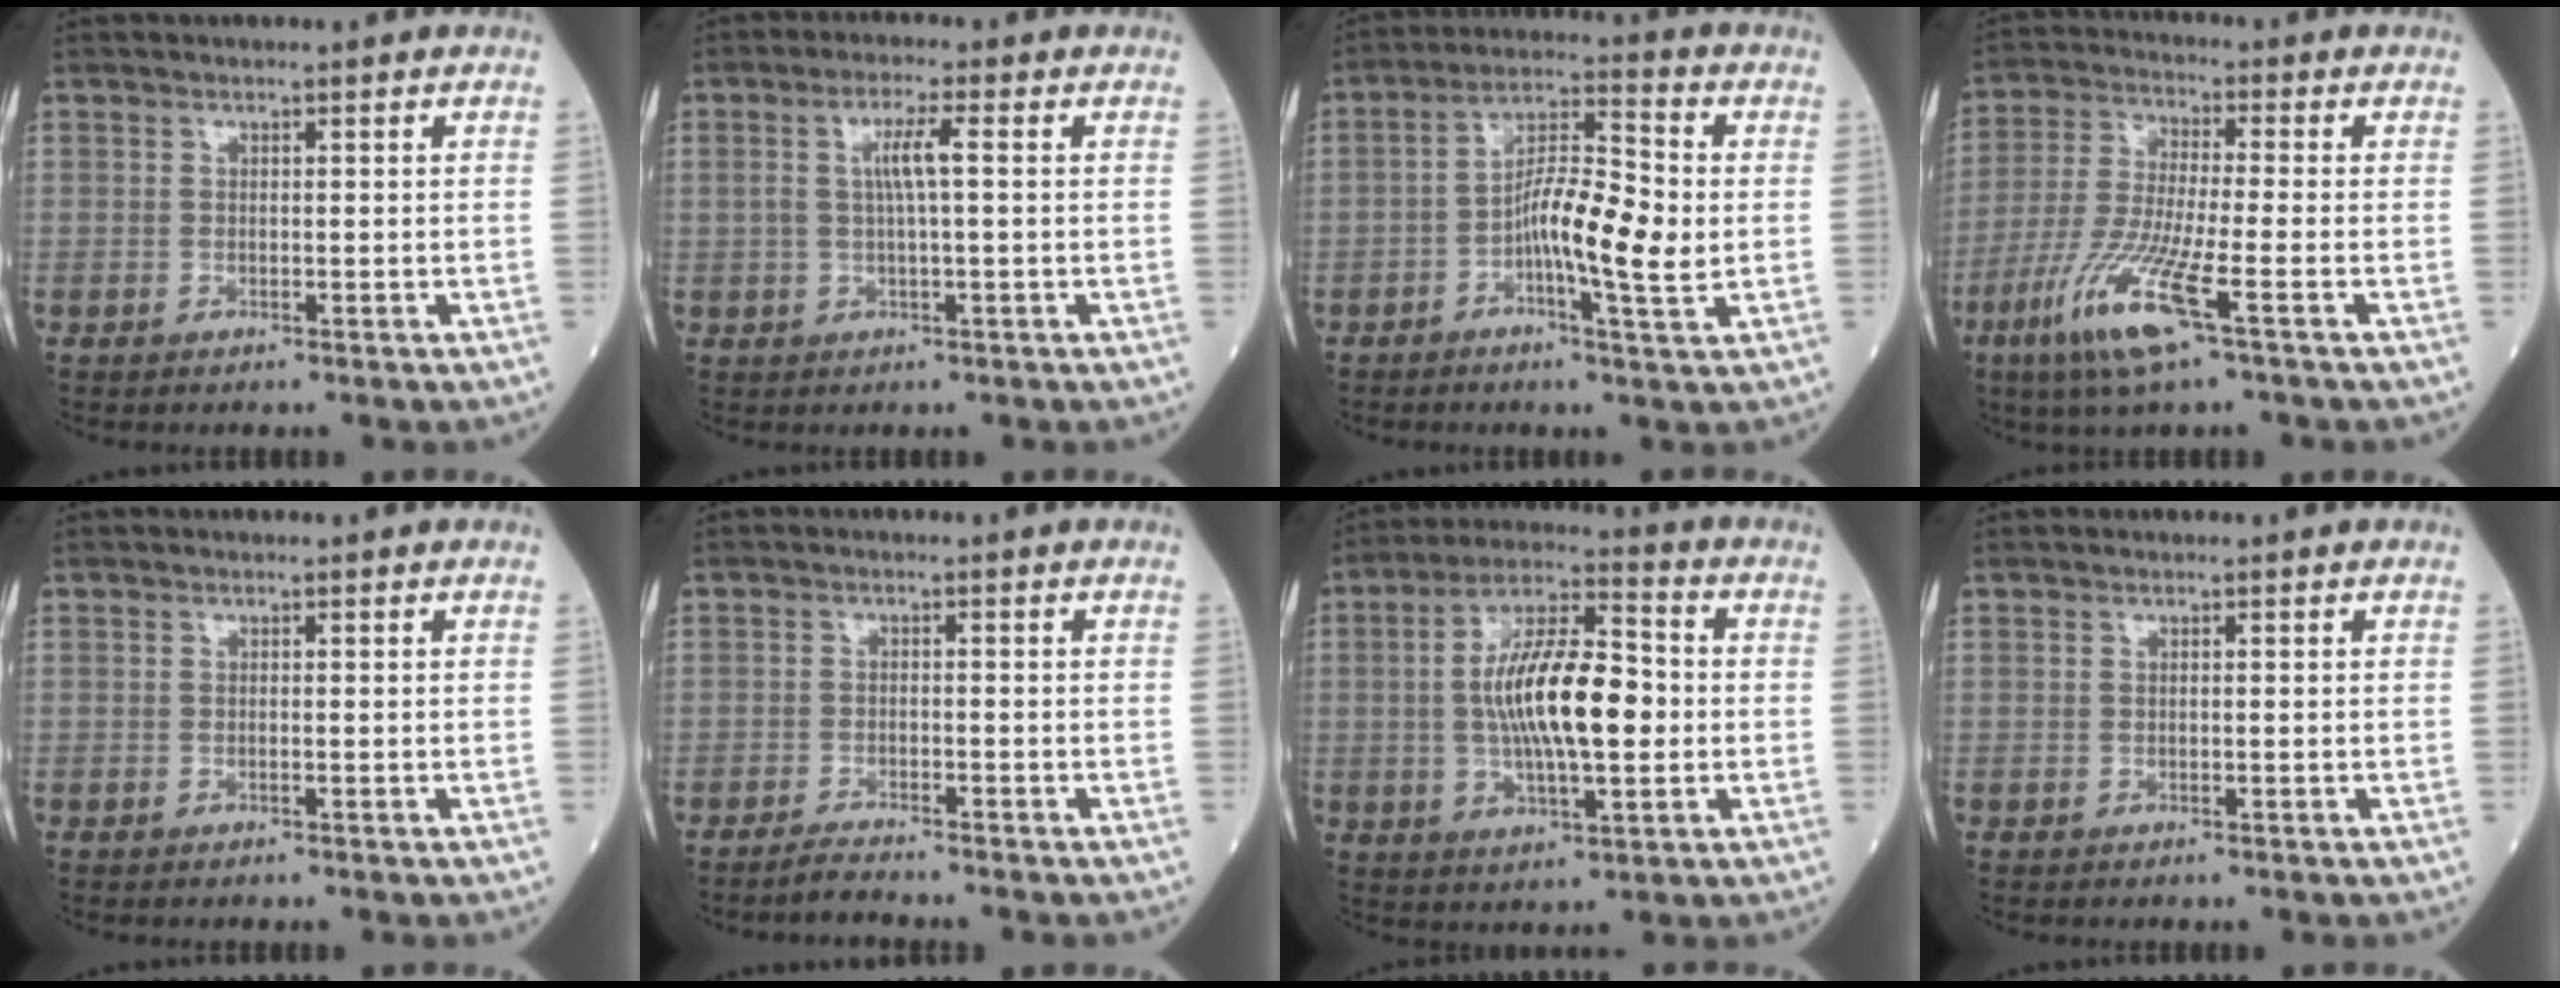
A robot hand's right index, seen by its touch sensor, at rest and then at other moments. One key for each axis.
{"total": 4.4, "fx": 0.7, "fy": 0.1, "fz": 4.4, "tx": -0.085, "ty": 0.006, "tz": 0.013}
{"total": 10.1, "fx": -1.4, "fy": 1.5, "fz": 9.9, "tx": -0.174, "ty": 0.009, "tz": -0.031}
{"total": 11.5, "fx": -5.5, "fy": 0.4, "fz": 10.1, "tx": -0.217, "ty": -0.027, "tz": -0.111}
{"total": 0.0}
{"total": 2.3, "fx": -2.2, "fy": -0.3, "fz": 0.5, "tx": -0.017, "ty": -0.009, "tz": -0.040}
{"total": 14.5, "fx": -0.3, "fy": 4.2, "fz": 13.9, "tx": -0.261, "ty": 0.015, "tz": -0.005}
{"total": 0.0}